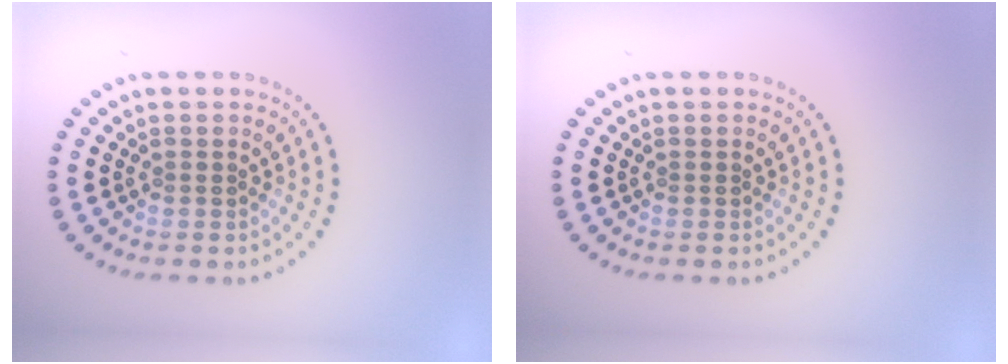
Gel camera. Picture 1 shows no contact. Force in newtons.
{"total": 0.0}